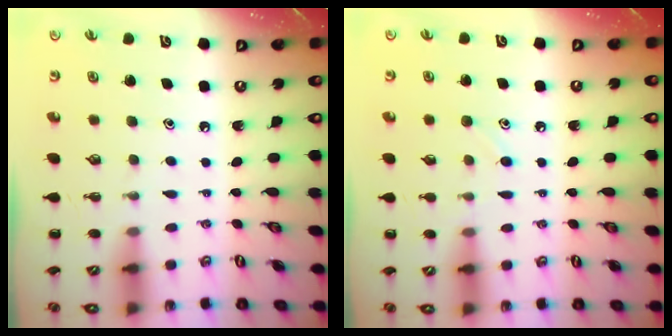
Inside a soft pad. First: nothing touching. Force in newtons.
{"total": 6.6, "press": 6.2, "slide": 2.4}